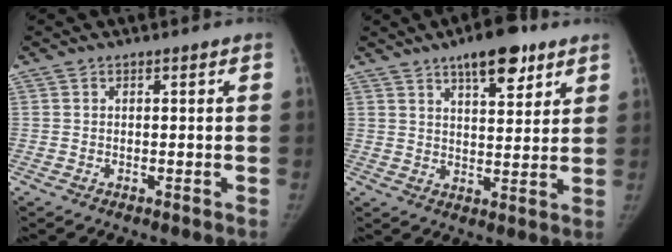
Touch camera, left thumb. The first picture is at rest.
{"total": 10.7, "force": [6.8, 4.2, 7.1], "torque": [-0.079, -0.033, 0.100]}